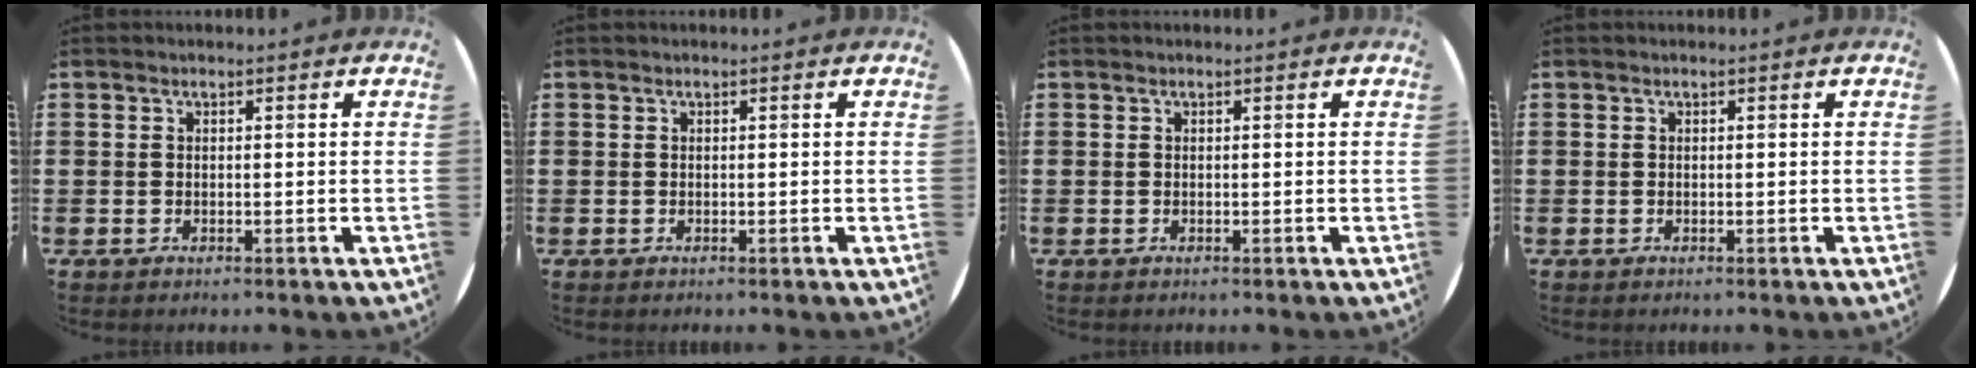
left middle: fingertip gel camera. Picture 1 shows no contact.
{"total": 0.0}
{"total": 0.0}
{"total": 0.0}